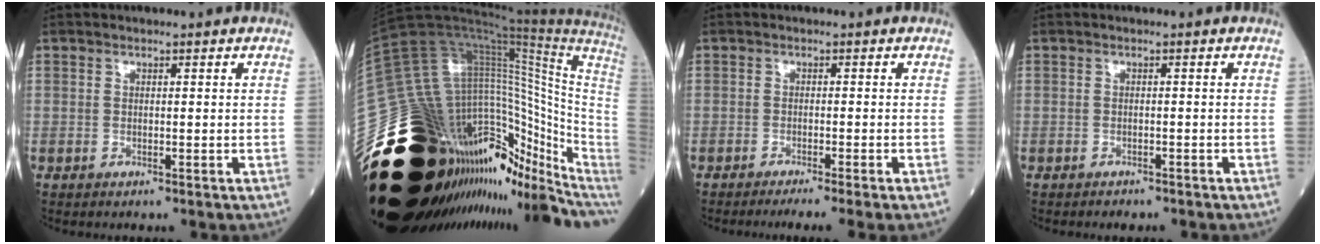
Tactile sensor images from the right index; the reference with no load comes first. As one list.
[{"total": 44.9, "force": [-18.0, 10.4, 39.8], "torque": [-0.544, 0.039, -0.283]}, {"total": 6.0, "force": [-4.9, -1.2, 3.3], "torque": [-0.022, -0.011, -0.070]}, {"total": 1.6, "force": [-1.5, 0.6, 0.3], "torque": [-0.009, -0.001, -0.017]}]